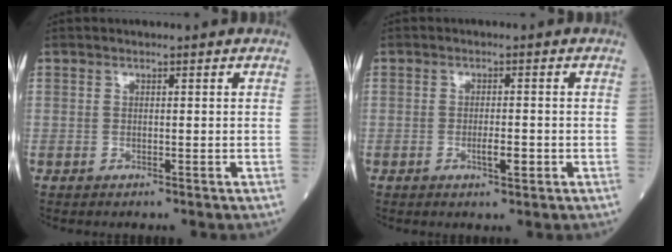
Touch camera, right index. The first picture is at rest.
{"total": 2.5, "force": [-0.9, 0.5, 2.3], "torque": [-0.040, -0.001, -0.013]}